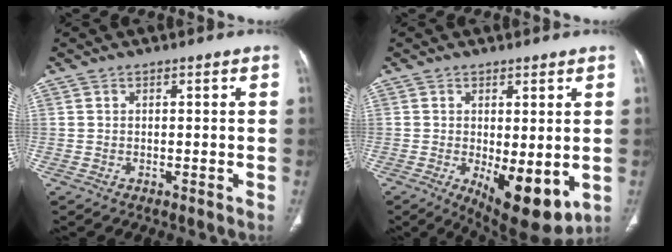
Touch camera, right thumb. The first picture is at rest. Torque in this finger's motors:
{"motor_torque": [1.44, 2.48, -0.02, 0.10, 0.33]}